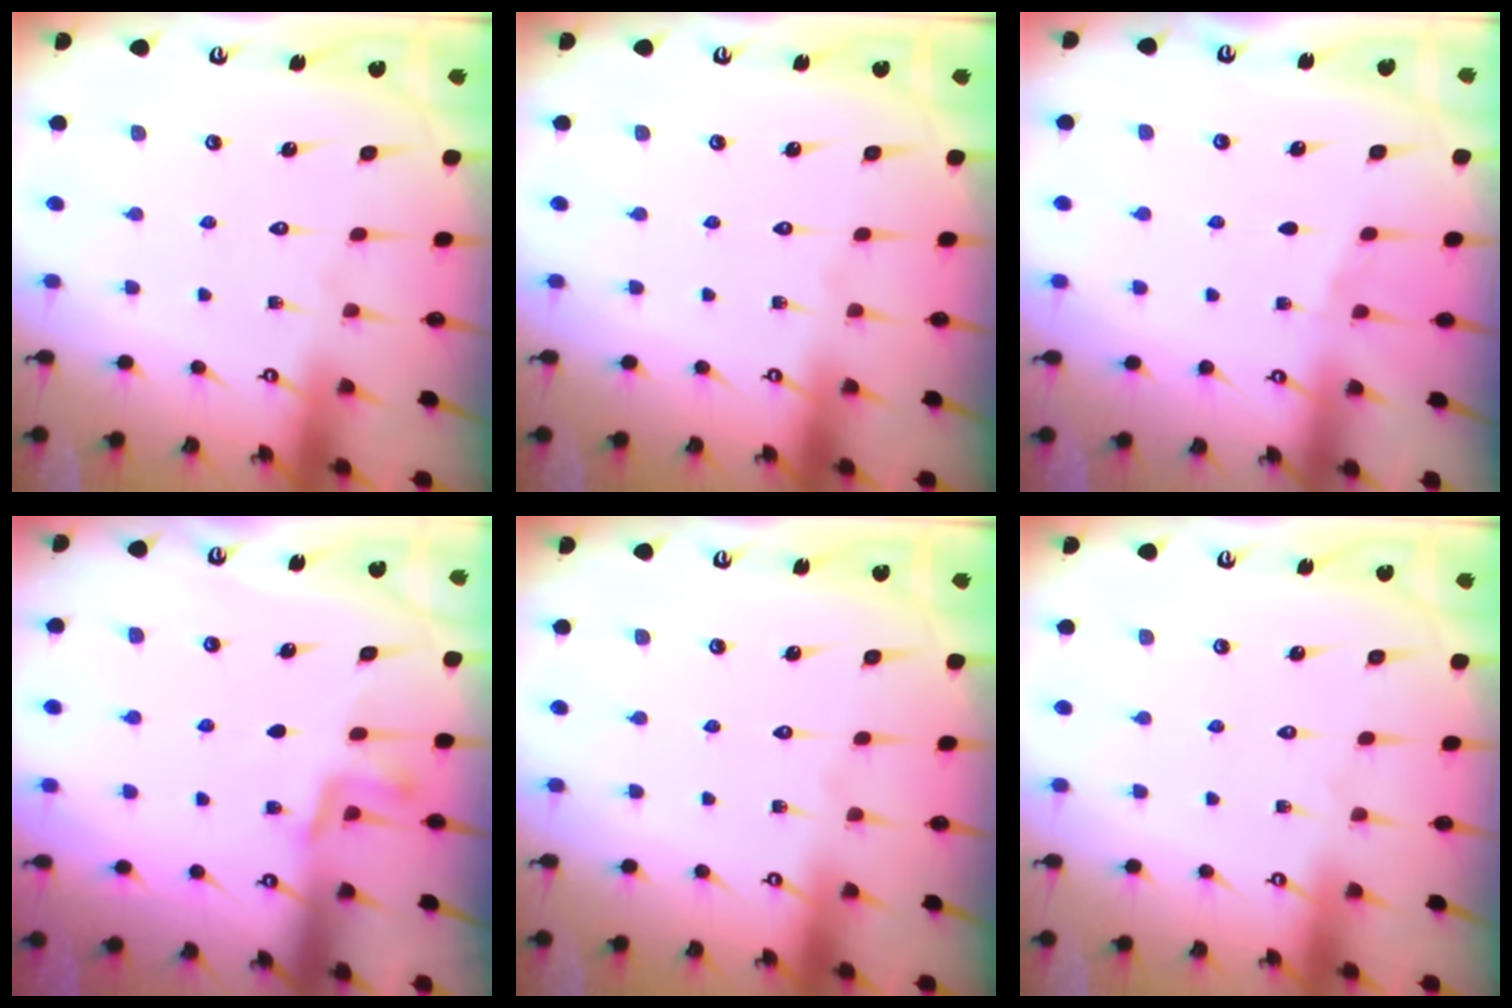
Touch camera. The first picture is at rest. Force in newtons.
{"total": 0.0}
{"total": 3.6, "press": 2.8, "slide": 2.2}
{"total": 3.9, "press": 3.8, "slide": 0.9}
{"total": 0.0}
{"total": 0.0}